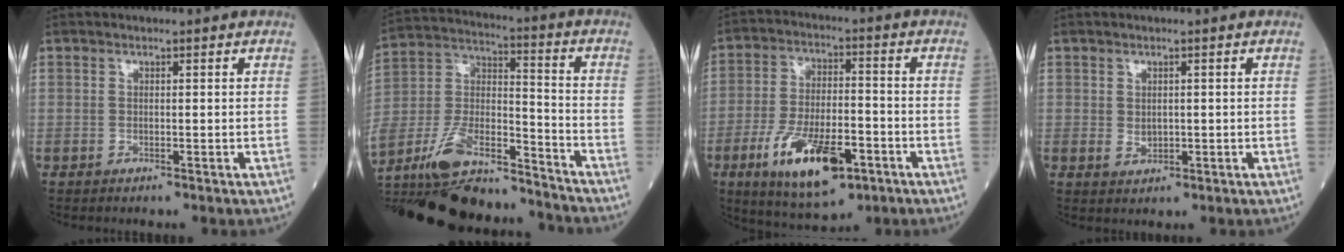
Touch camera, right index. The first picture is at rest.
{"total": 25.0, "force": [-21.4, 5.5, 11.7], "torque": [-0.283, -0.013, -0.361]}
{"total": 14.2, "force": [-6.5, 4.8, 11.7], "torque": [-0.218, -0.013, -0.103]}
{"total": 1.8, "force": [0.1, 1.3, 1.2], "torque": [-0.020, -0.004, 0.008]}